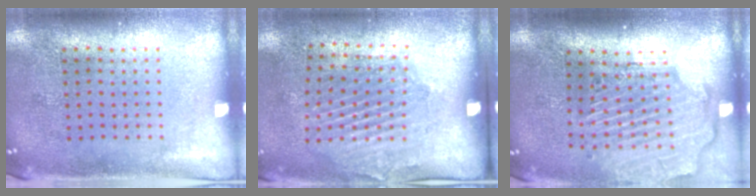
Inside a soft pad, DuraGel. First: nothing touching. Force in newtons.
{"total": 1.9, "press": 1.2, "slide": 1.5}
{"total": 2.7, "press": 2.2, "slide": 1.5}